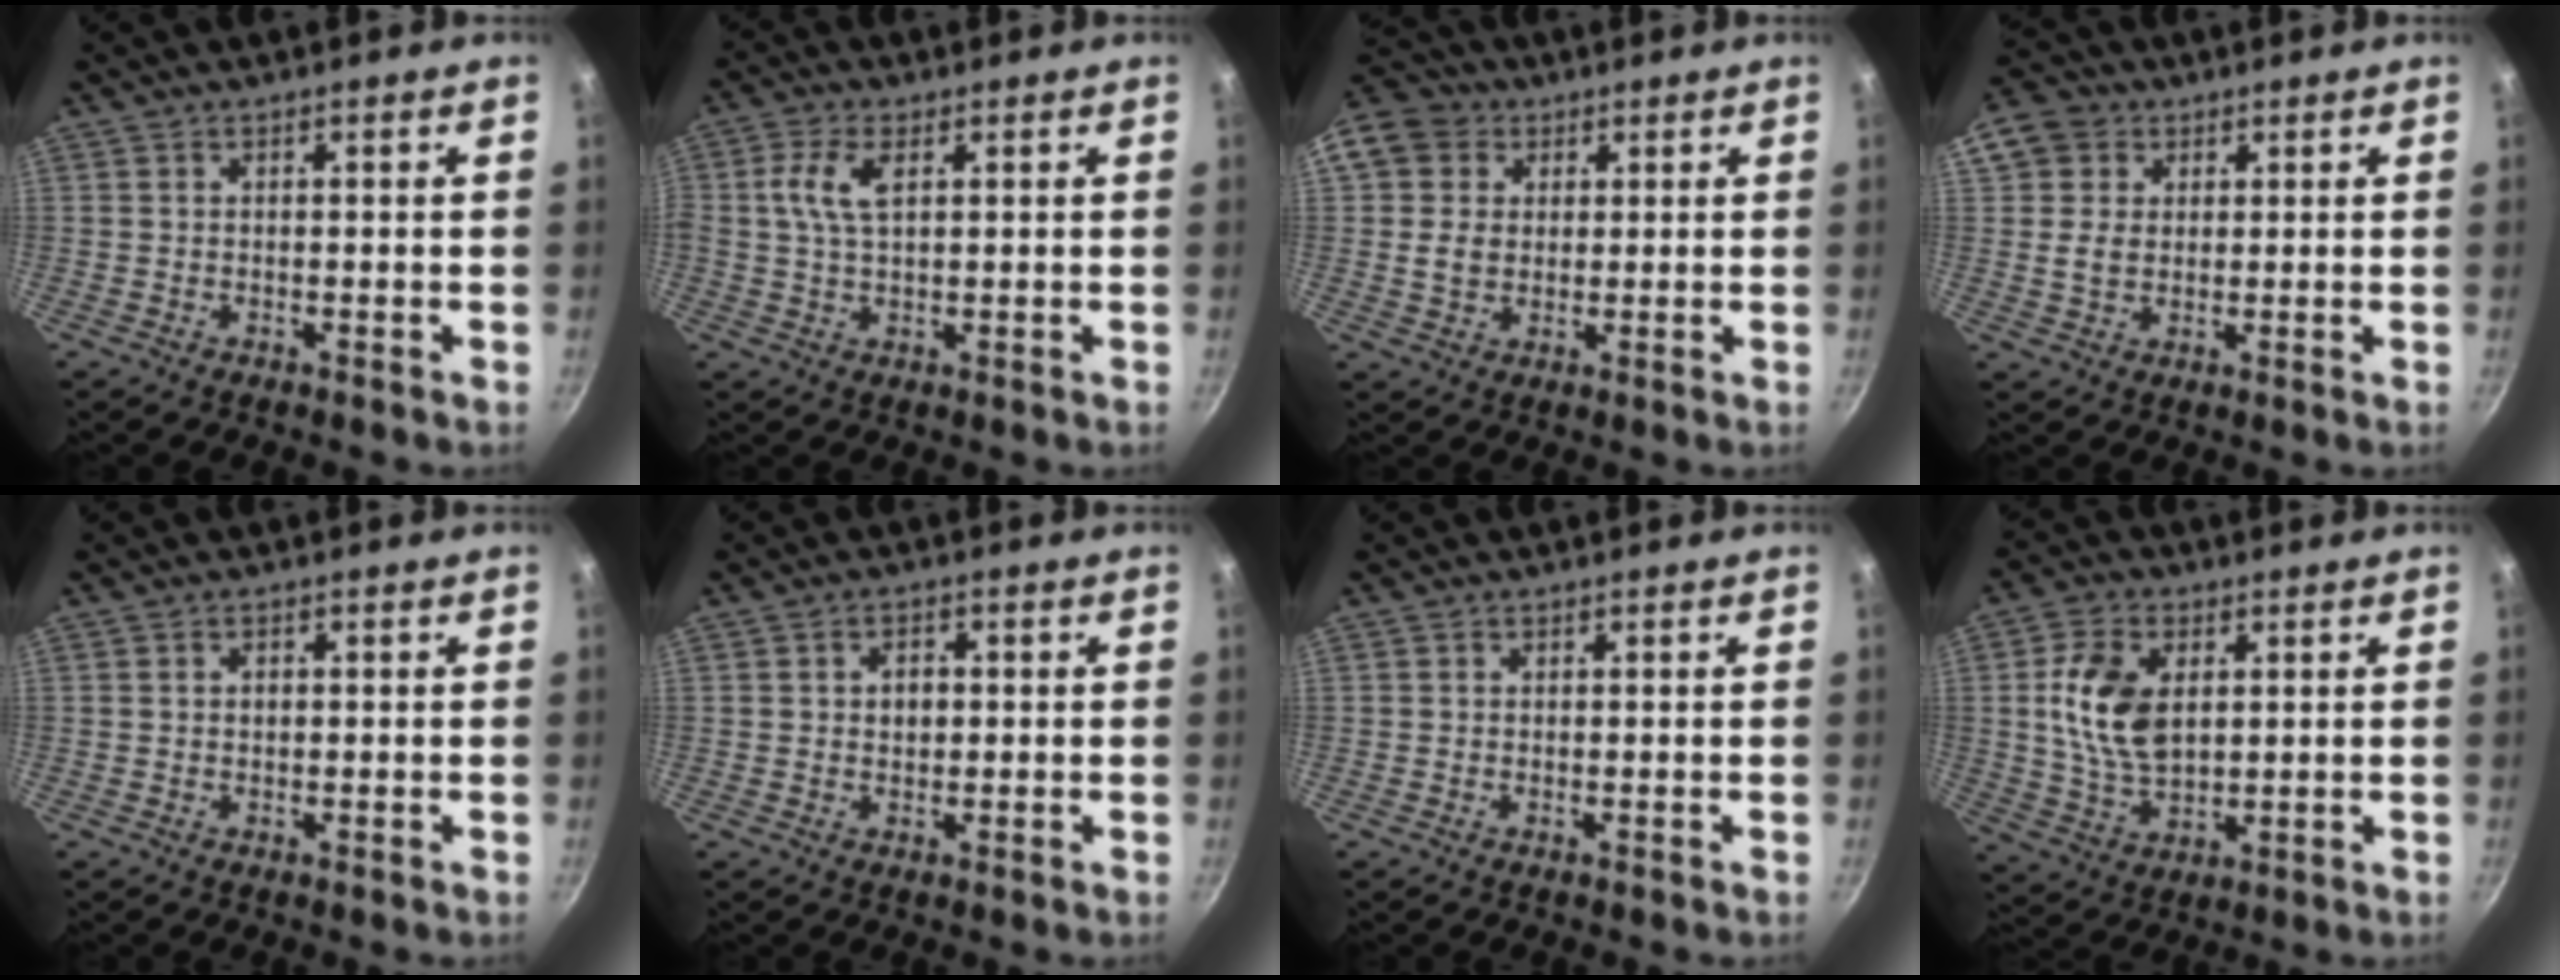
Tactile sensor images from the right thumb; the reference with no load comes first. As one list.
[{"total": 6.0, "force": [1.6, 3.2, 4.8], "torque": [-0.094, 0.005, 0.029]}, {"total": 11.0, "force": [3.4, 9.3, 4.8], "torque": [-0.079, 0.010, 0.051]}, {"total": 7.5, "force": [2.4, 6.3, 3.3], "torque": [-0.035, 0.000, 0.034]}, {"total": 1.0, "force": [0.2, 0.8, 0.6], "torque": [-0.009, 0.003, 0.004]}, {"total": 3.0, "force": [0.4, 2.2, 1.9], "torque": [-0.018, 0.002, 0.005]}, {"total": 0.0}, {"total": 11.8, "force": [2.3, 7.4, 8.9], "torque": [-0.156, -0.011, 0.049]}]